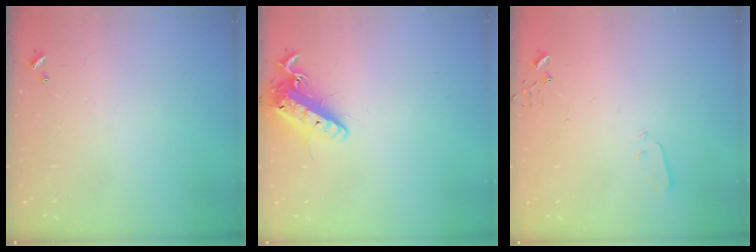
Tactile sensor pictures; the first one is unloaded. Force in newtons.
{"total": 14.0, "press": 13.8, "slide": 2.7}
{"total": 3.5, "press": 3.5, "slide": 0.2}